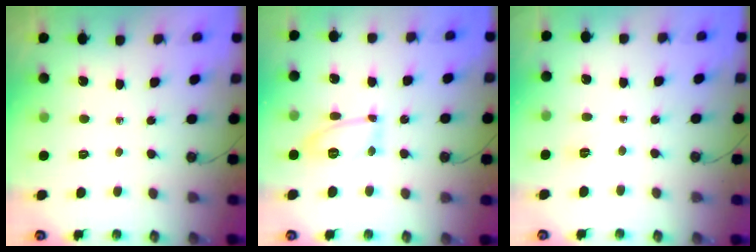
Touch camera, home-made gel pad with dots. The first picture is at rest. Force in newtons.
{"total": 11.1, "press": 10.9, "slide": 2.4}
{"total": 16.1, "press": 4.7, "slide": 15.4}